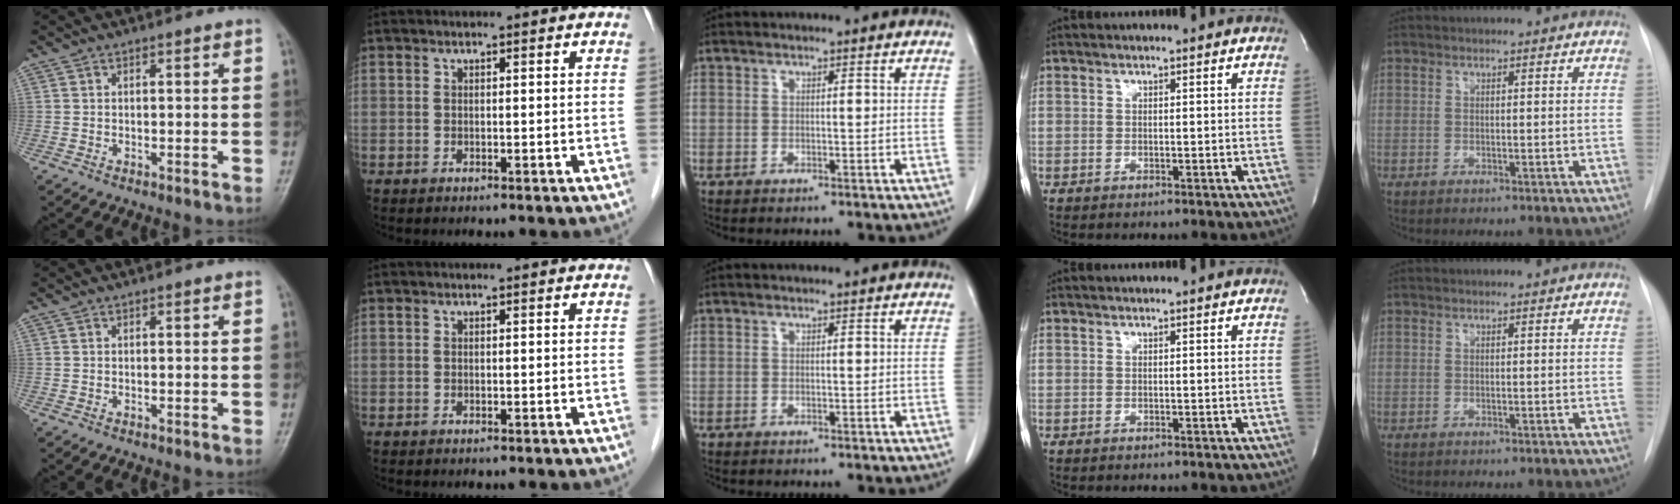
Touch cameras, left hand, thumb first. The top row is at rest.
{}